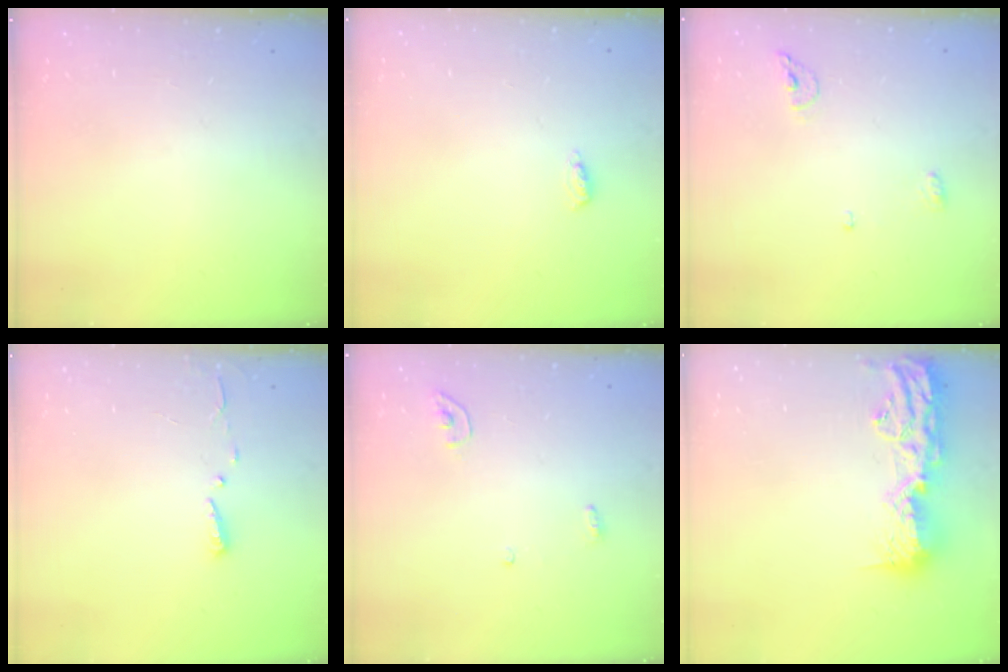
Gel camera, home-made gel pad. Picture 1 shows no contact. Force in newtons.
{"total": 4.4, "press": 4.1, "slide": 1.5}
{"total": 5.7, "press": 5.7, "slide": 1.0}
{"total": 3.0, "press": 2.9, "slide": 0.3}
{"total": 3.4, "press": 3.4, "slide": 0.3}
{"total": 16.3, "press": 15.9, "slide": 3.5}